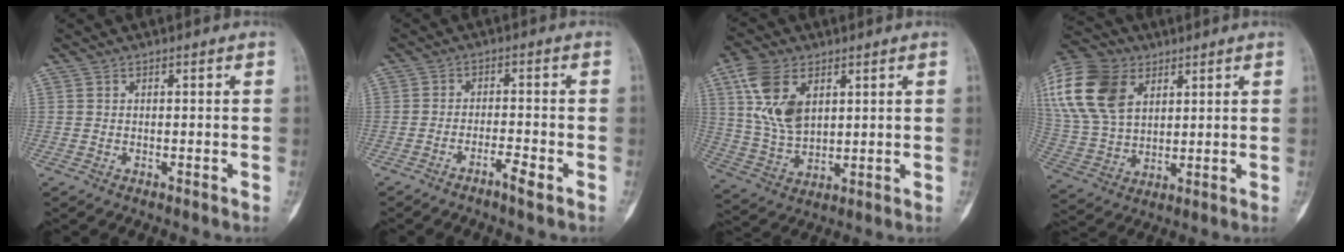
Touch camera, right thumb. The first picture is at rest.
{"total": 3.2, "force": [-2.2, 0.2, 2.3], "torque": [-0.049, 0.015, -0.043]}
{"total": 12.2, "force": [4.6, 7.3, 8.7], "torque": [-0.166, -0.010, 0.099]}
{"total": 19.8, "force": [7.8, 13.2, 12.6], "torque": [-0.262, -0.003, 0.147]}